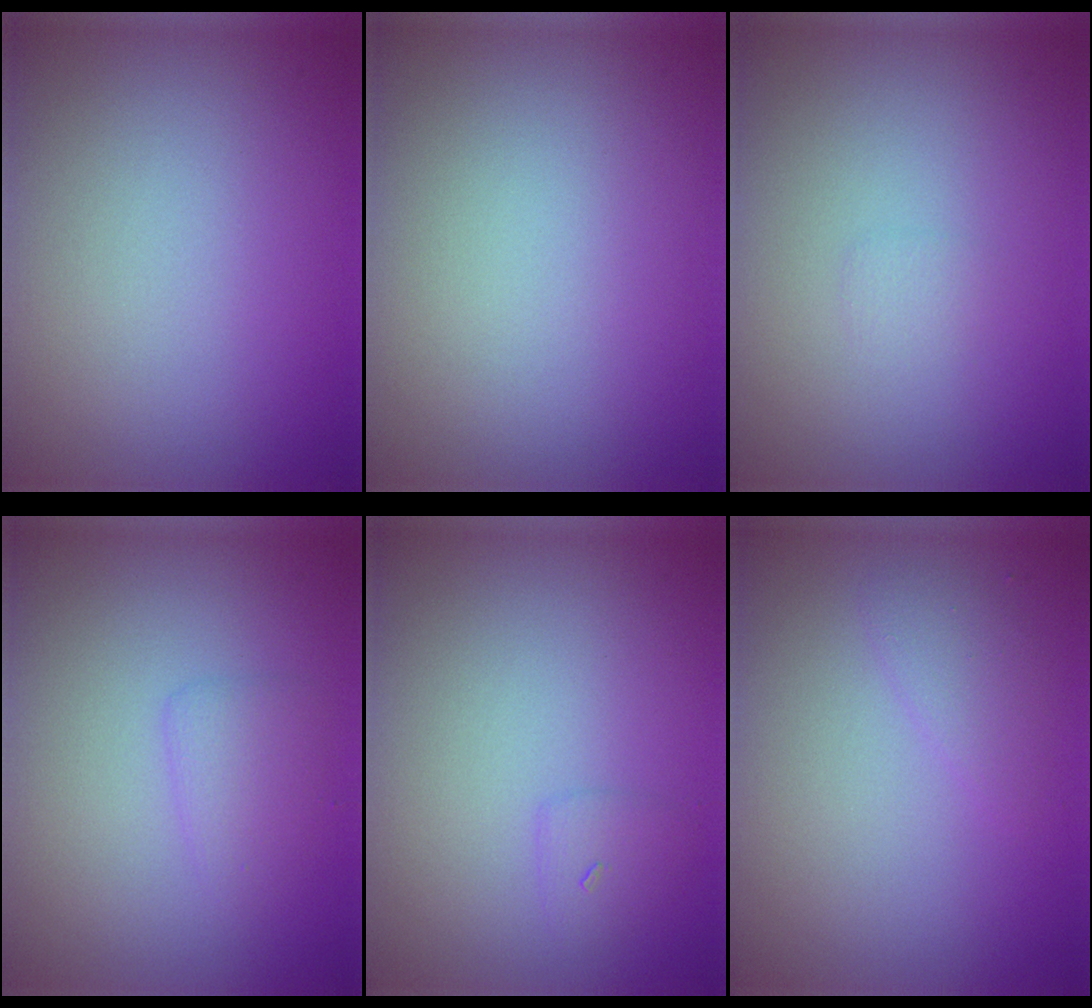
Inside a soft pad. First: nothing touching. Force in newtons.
{"total": 0.0}
{"total": 0.6, "press": 0.6, "slide": 0.0}
{"total": 1.6, "press": 1.6, "slide": 0.1}
{"total": 0.5, "press": 0.5, "slide": 0.0}
{"total": 1.3, "press": 1.3, "slide": 0.0}